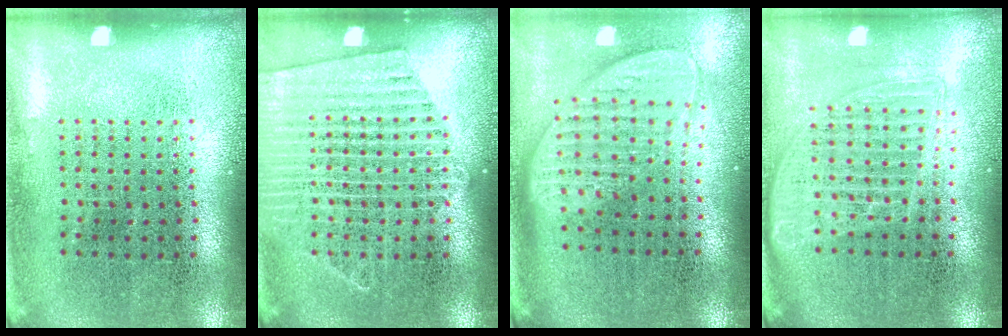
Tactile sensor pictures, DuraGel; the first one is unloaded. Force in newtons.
{"total": 2.6, "press": 2.6, "slide": 0.3}
{"total": 2.0, "press": 1.5, "slide": 1.2}
{"total": 1.4, "press": 1.2, "slide": 0.7}